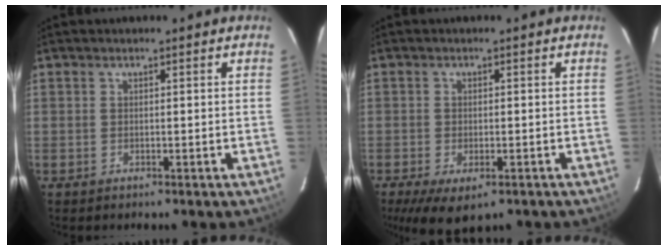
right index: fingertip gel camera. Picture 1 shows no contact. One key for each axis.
{"total": 7.8, "fx": -4.5, "fy": 3.5, "fz": 5.4, "tx": -0.110, "ty": -0.032, "tz": -0.067}